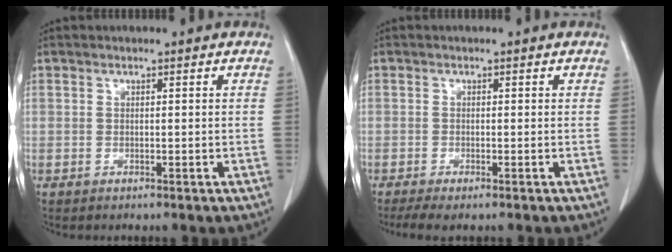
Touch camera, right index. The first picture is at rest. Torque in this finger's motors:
{"motor_torque": [0.11, -0.08, 0.15, 0.03]}